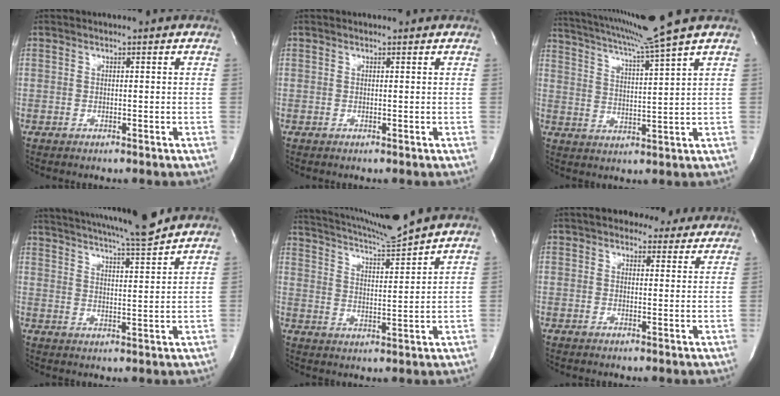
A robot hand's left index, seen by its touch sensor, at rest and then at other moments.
{"total": 0.0}
{"total": 10.5, "force": [9.5, -2.8, 3.6], "torque": [-0.076, -0.030, 0.160]}
{"total": 13.8, "force": [12.7, -0.9, 5.3], "torque": [-0.096, -0.026, 0.183]}
{"total": 10.3, "force": [9.7, -2.1, 2.8], "torque": [-0.061, -0.024, 0.161]}
{"total": 6.9, "force": [6.0, 3.0, 1.8], "torque": [-0.010, 0.011, 0.065]}